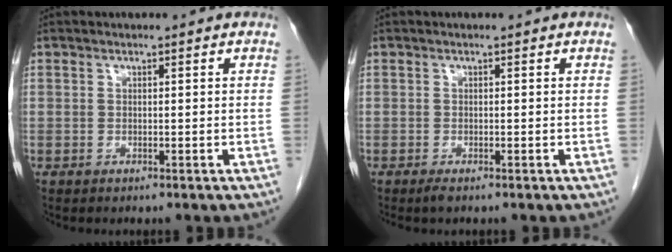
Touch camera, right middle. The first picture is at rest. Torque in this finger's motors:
{"motor_torque": [0.38, -0.01, 0.03, 0.02]}